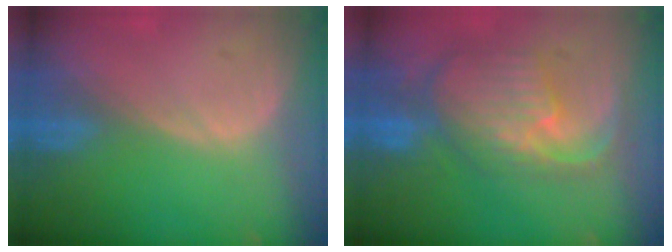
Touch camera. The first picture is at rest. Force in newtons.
{"total": 10.8, "press": 9.6, "slide": 5.1}